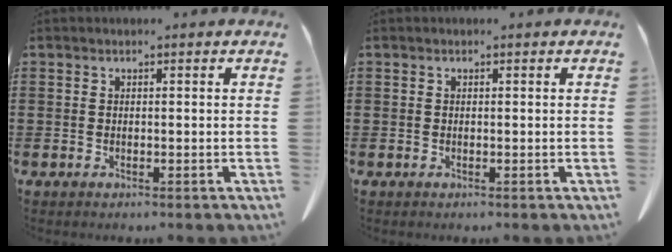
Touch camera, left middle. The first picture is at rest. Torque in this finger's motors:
{"motor_torque": [-0.49, 0.64, -0.03, -0.01]}